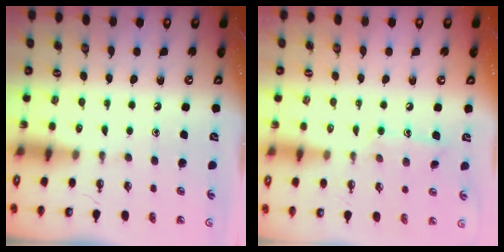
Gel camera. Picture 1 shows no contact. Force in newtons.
{"total": 9.1, "press": 9.1, "slide": 0.6}